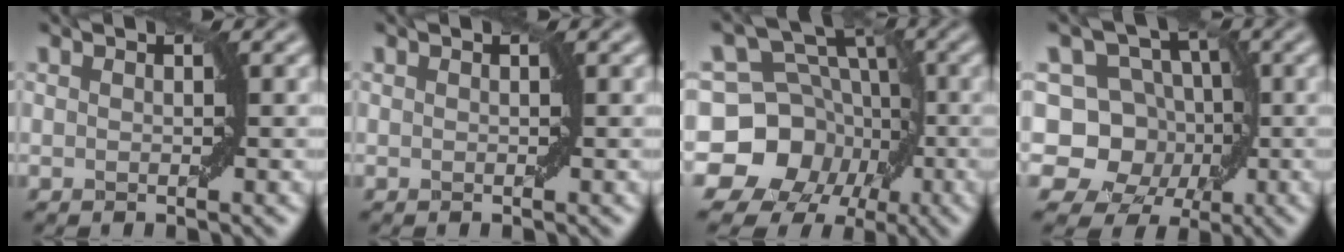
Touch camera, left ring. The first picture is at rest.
{"total": 0.0}
{"total": 14.9, "force": [-5.2, 13.0, 5.0], "torque": [-0.093, 0.001, -0.106]}
{"total": 8.8, "force": [0.7, 7.6, 4.4], "torque": [-0.040, 0.031, -0.031]}